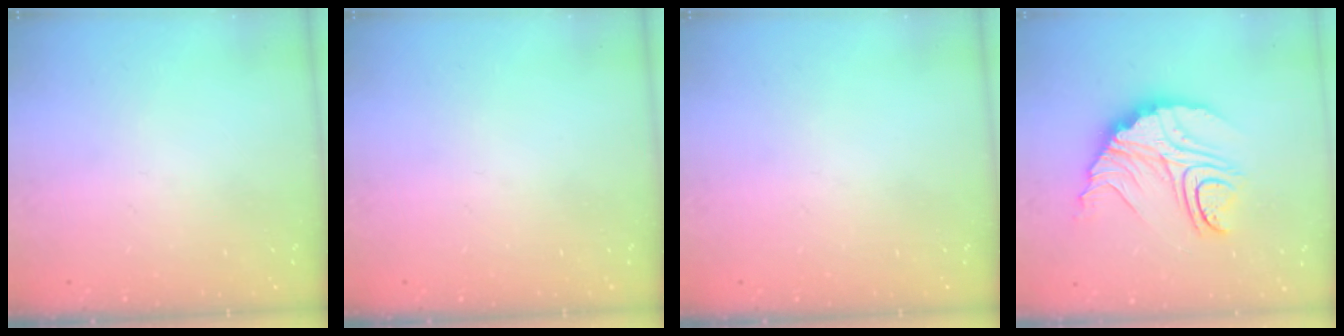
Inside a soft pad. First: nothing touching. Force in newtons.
{"total": 0.0}
{"total": 0.0}
{"total": 17.5, "press": 17.4, "slide": 1.3}